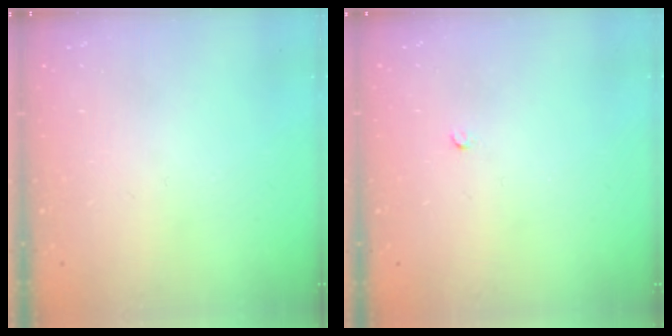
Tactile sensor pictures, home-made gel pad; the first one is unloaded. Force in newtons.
{"total": 2.0, "press": 2.0, "slide": 0.3}